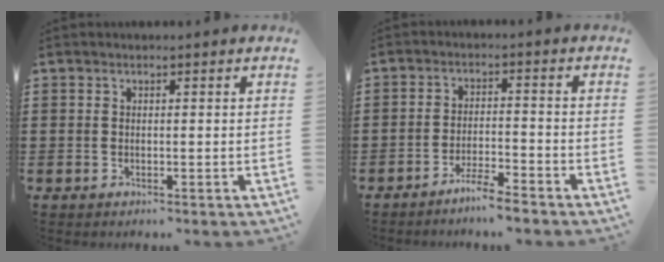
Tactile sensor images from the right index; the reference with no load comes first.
{"total": 4.1, "force": [-3.8, -0.2, 1.4], "torque": [-0.032, -0.001, -0.076]}